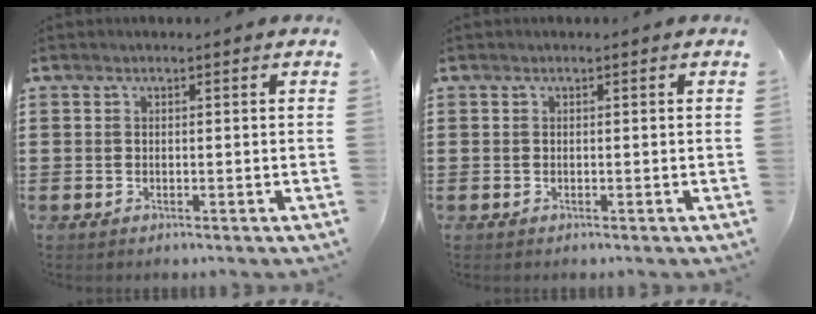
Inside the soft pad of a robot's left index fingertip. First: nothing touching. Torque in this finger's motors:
{"motor_torque": [-0.01, 0.00, 0.00, 0.00]}